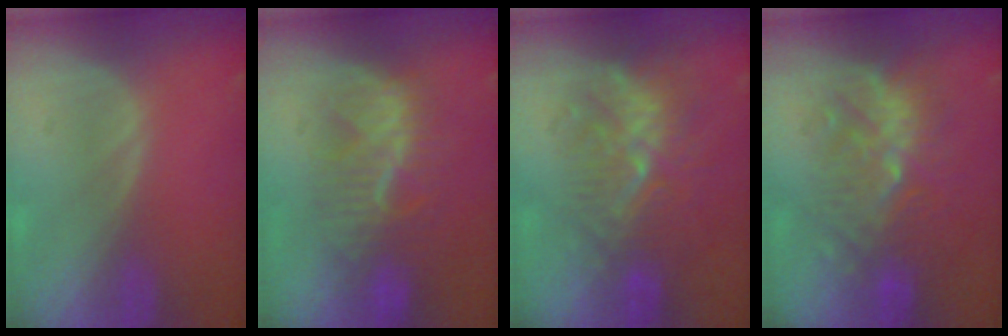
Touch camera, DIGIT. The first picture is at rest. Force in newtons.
{"total": 9.1, "press": 8.4, "slide": 3.5}
{"total": 9.3, "press": 8.6, "slide": 3.5}
{"total": 9.2, "press": 9.0, "slide": 1.8}